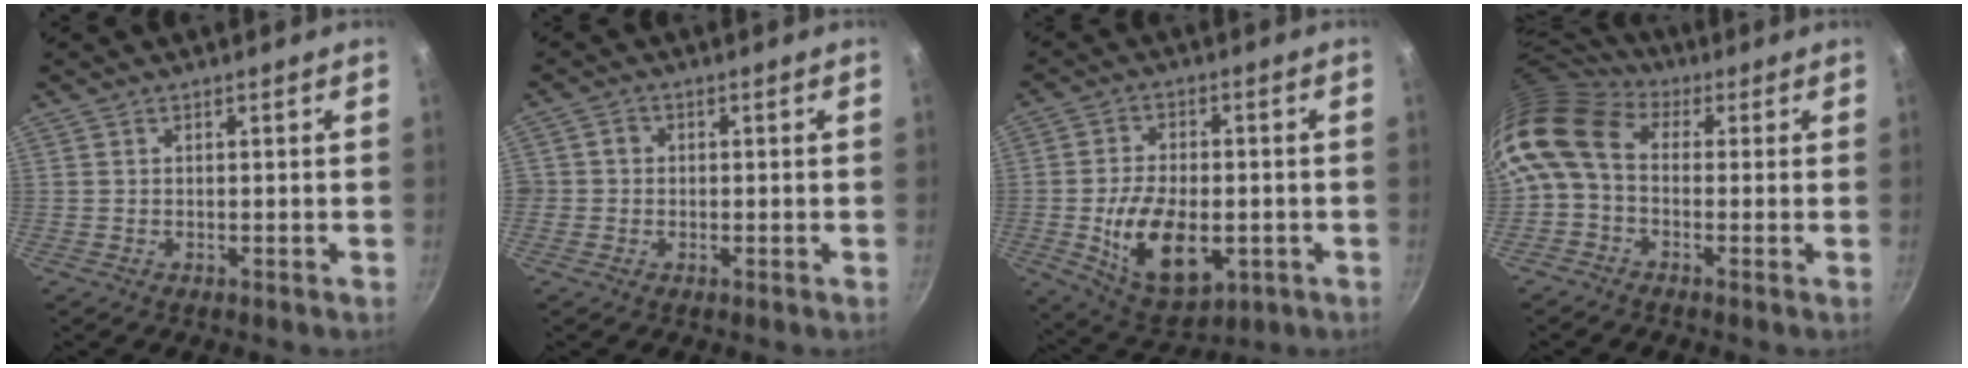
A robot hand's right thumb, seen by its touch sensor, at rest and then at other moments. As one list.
[{"total": 2.1, "force": [-0.1, 2.0, 0.6], "torque": [0.002, 0.007, -0.006]}, {"total": 15.2, "force": [-3.2, 8.6, 12.1], "torque": [-0.194, 0.003, -0.041]}, {"total": 9.6, "force": [0.2, 6.8, 6.7], "torque": [-0.129, 0.026, -0.018]}]